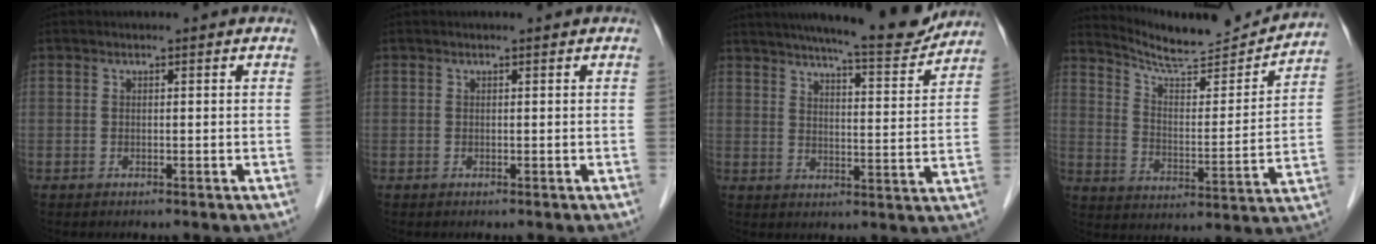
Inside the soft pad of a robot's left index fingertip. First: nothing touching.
{"total": 0.0}
{"total": 14.9, "force": [13.4, 1.1, 6.4], "torque": [-0.092, -0.010, 0.179]}
{"total": 16.3, "force": [15.7, 0.6, 4.0], "torque": [-0.070, -0.028, 0.233]}